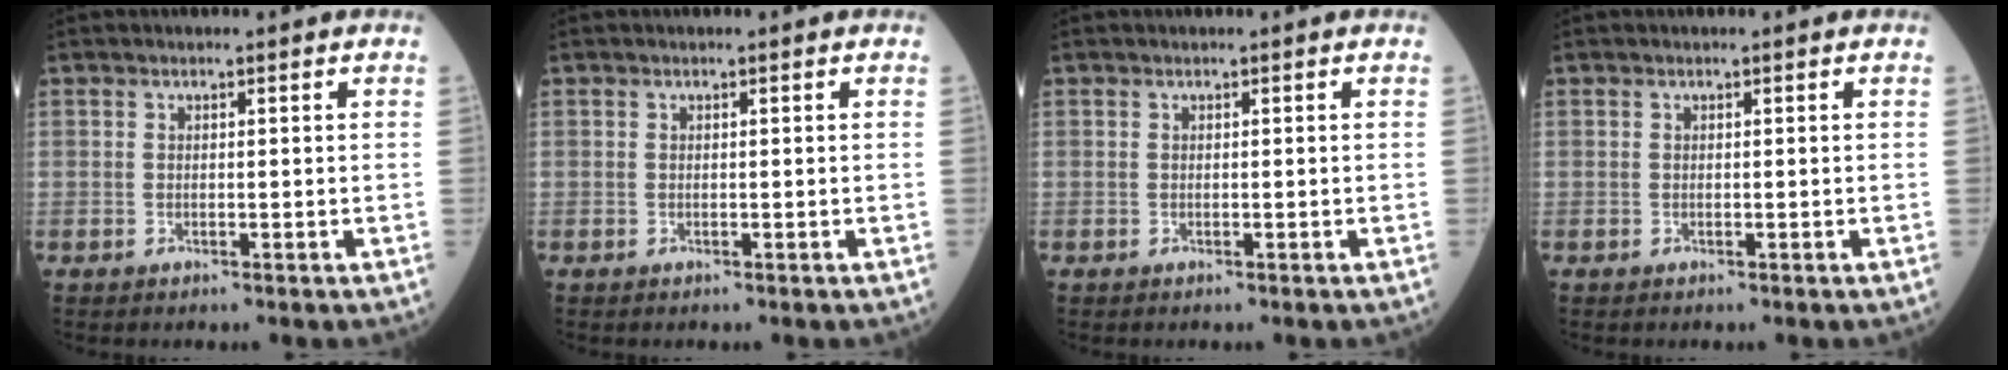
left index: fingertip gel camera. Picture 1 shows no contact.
{"total": 0.0}
{"total": 0.0}
{"total": 0.0}